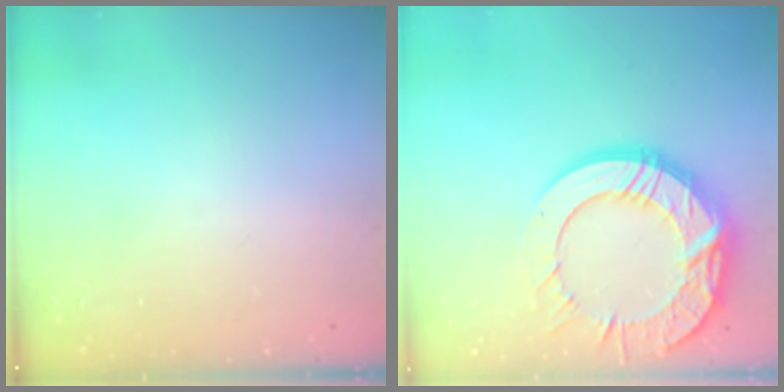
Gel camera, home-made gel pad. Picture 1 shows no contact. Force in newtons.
{"total": 22.7, "press": 22.7, "slide": 1.8}